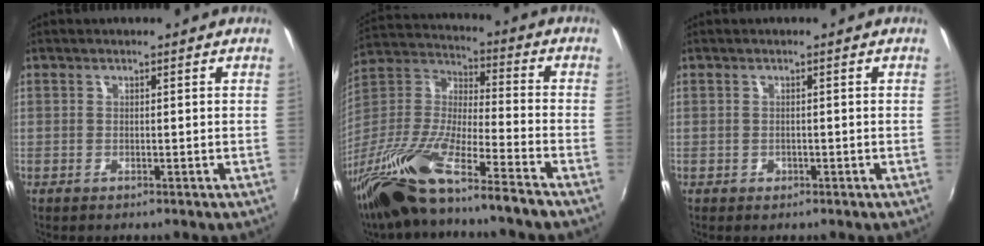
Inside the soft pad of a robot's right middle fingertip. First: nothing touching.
{"total": 20.0, "force": [-15.0, 1.3, 13.2], "torque": [-0.248, -0.039, -0.280]}
{"total": 0.9, "force": [-0.5, 0.8, 0.2], "torque": [-0.002, -0.003, -0.006]}